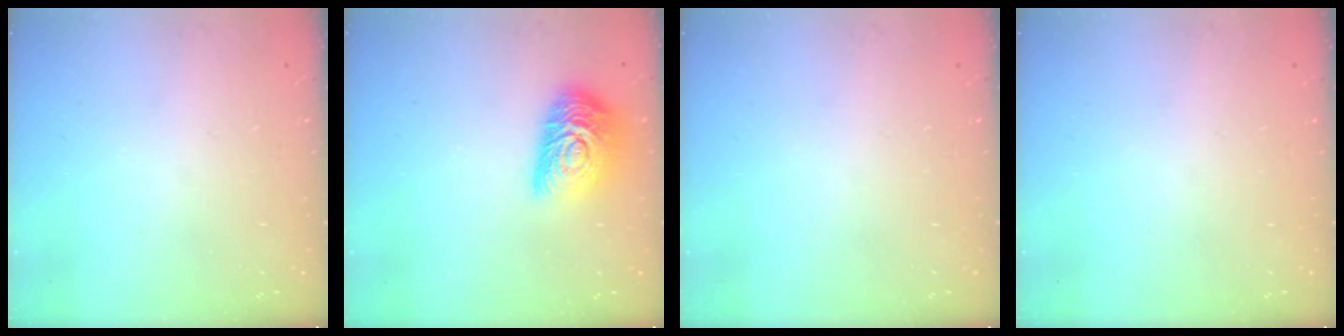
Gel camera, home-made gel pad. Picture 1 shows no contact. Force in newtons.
{"total": 15.8, "press": 15.7, "slide": 0.8}
{"total": 0.0}
{"total": 0.0}